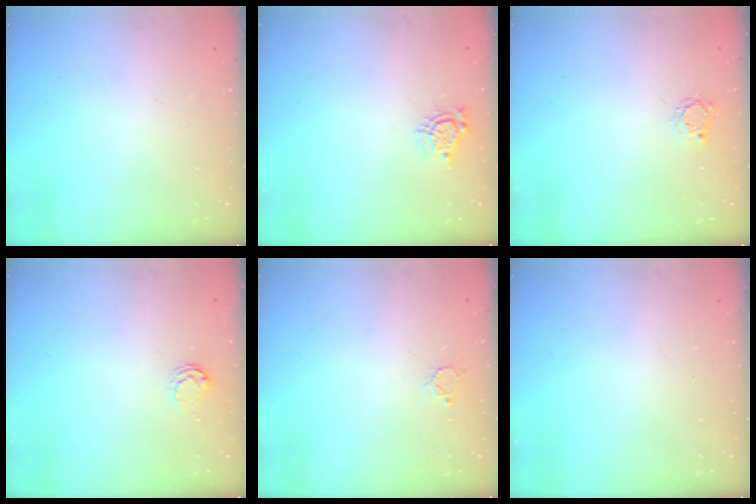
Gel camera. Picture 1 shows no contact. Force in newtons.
{"total": 7.0, "press": 6.9, "slide": 0.5}
{"total": 2.8, "press": 2.7, "slide": 0.4}
{"total": 3.6, "press": 3.5, "slide": 0.5}
{"total": 2.1, "press": 2.1, "slide": 0.2}
{"total": 0.0}